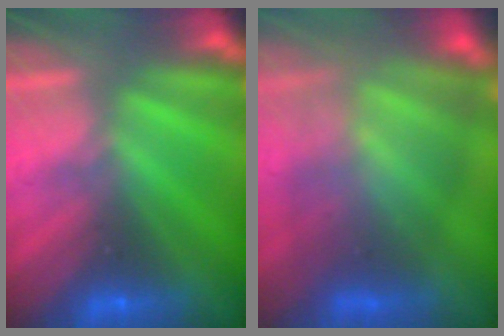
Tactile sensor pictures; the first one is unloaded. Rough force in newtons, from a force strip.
{"total": 7.7}